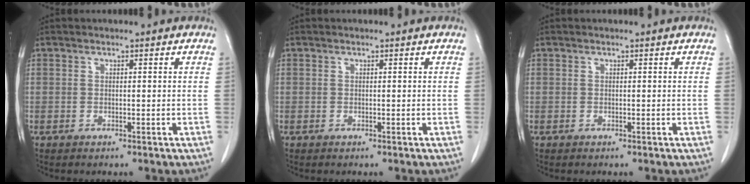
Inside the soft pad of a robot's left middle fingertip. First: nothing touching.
{"total": 0.0}
{"total": 0.0}